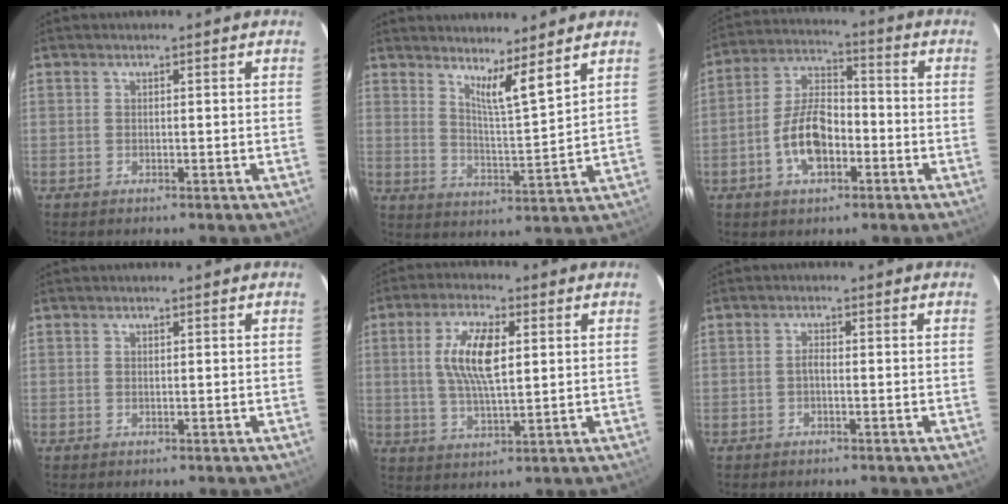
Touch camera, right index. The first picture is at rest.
{"total": 7.3, "force": [5.7, -0.2, 4.5], "torque": [-0.069, -0.017, 0.094]}
{"total": 9.5, "force": [-3.5, 5.2, 7.1], "torque": [-0.142, 0.018, -0.058]}
{"total": 0.0}
{"total": 9.7, "force": [2.0, 3.4, 8.9], "torque": [-0.172, 0.007, 0.040]}
{"total": 1.1, "force": [-0.4, 0.5, 1.0], "torque": [-0.019, 0.006, -0.009]}